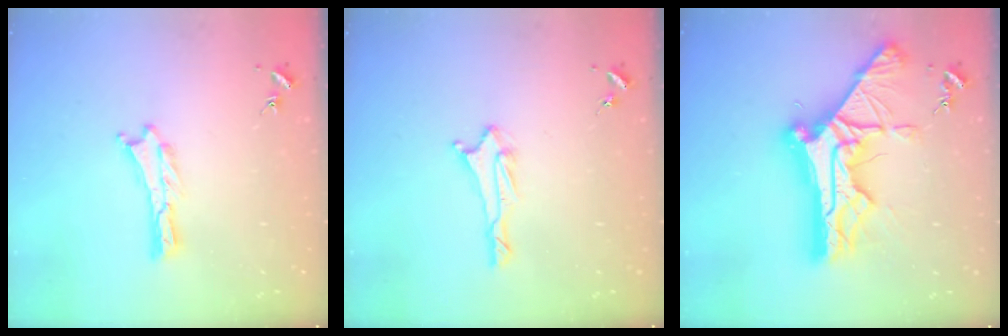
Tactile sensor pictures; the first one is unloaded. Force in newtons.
{"total": 1.7, "press": 1.6, "slide": 0.6}
{"total": 14.5, "press": 14.5, "slide": 1.5}